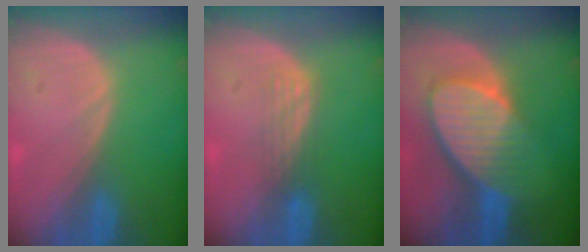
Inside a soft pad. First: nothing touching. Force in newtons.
{"total": 2.9, "press": 2.6, "slide": 1.4}
{"total": 8.9, "press": 8.1, "slide": 3.7}